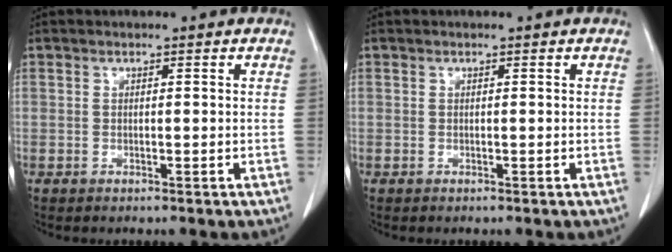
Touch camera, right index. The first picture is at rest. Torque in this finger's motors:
{"motor_torque": [-0.01, -0.01, 0.00, 0.00]}